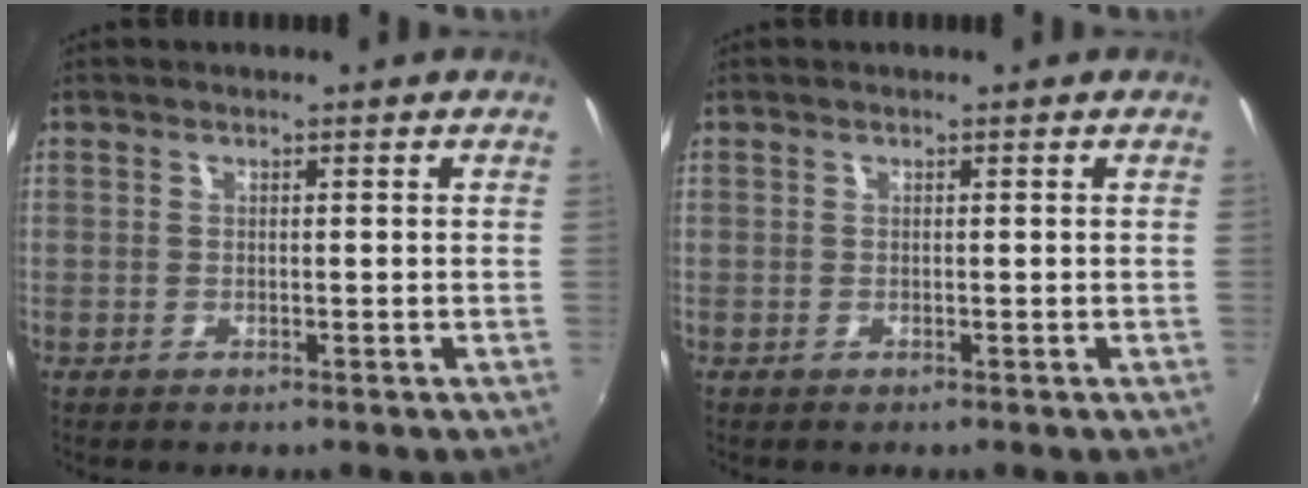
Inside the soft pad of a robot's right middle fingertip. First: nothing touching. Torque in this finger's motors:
{"motor_torque": [-0.01, -0.01, 0.00, 0.00]}